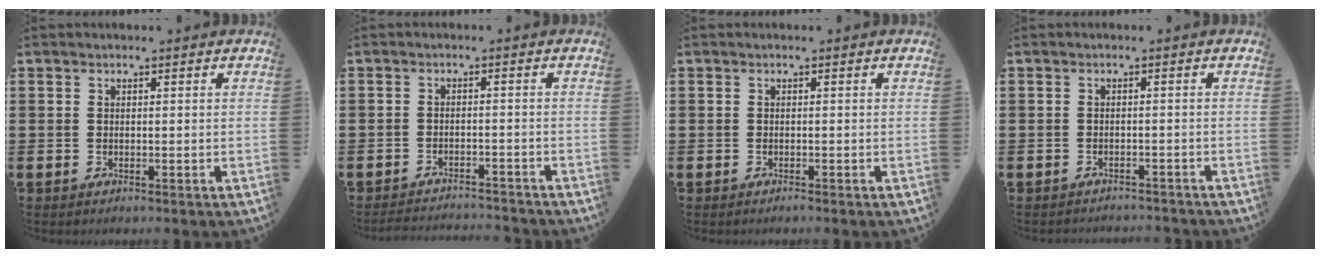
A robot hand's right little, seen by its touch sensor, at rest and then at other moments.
{"total": 2.2, "force": [-2.2, -0.1, 0.1], "torque": [-0.004, 0.004, -0.047]}
{"total": 0.0}
{"total": 1.1, "force": [-1.1, 0.0, -0.1], "torque": [-0.001, 0.002, -0.024]}